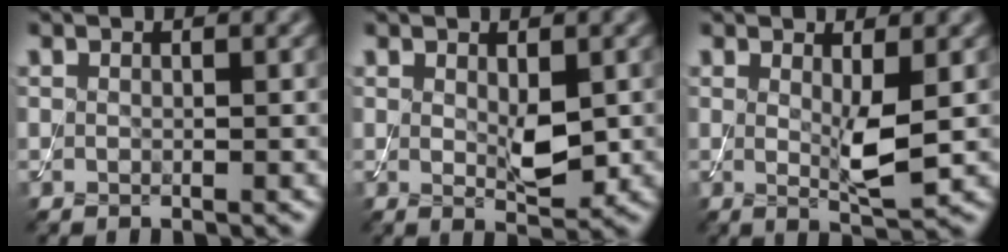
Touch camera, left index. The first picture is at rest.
{"total": 2.9, "force": [0.4, 1.2, 2.6], "torque": [-0.046, -0.006, 0.011]}
{"total": 3.1, "force": [0.4, 0.5, 3.0], "torque": [-0.055, -0.011, 0.011]}